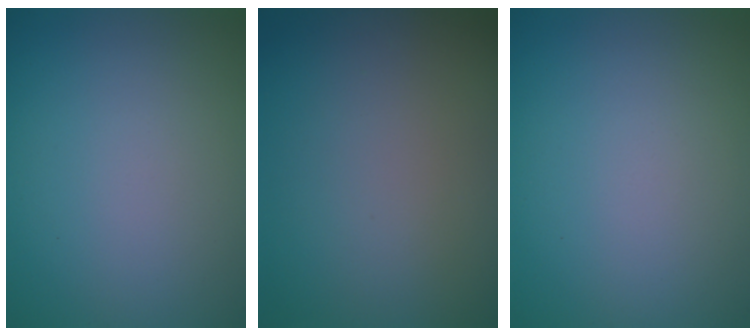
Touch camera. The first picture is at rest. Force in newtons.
{"total": 0.0}
{"total": 0.0}